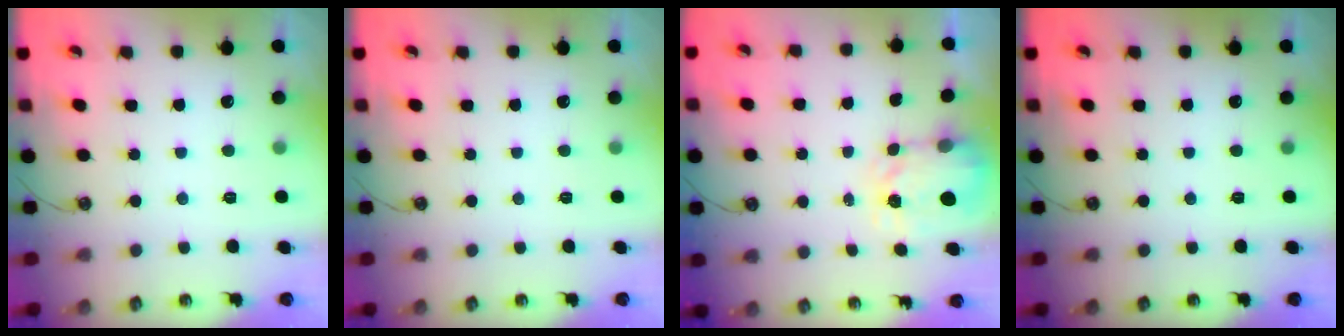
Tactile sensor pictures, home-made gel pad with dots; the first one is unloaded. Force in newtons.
{"total": 0.0}
{"total": 3.6, "press": 3.5, "slide": 0.4}
{"total": 0.0}